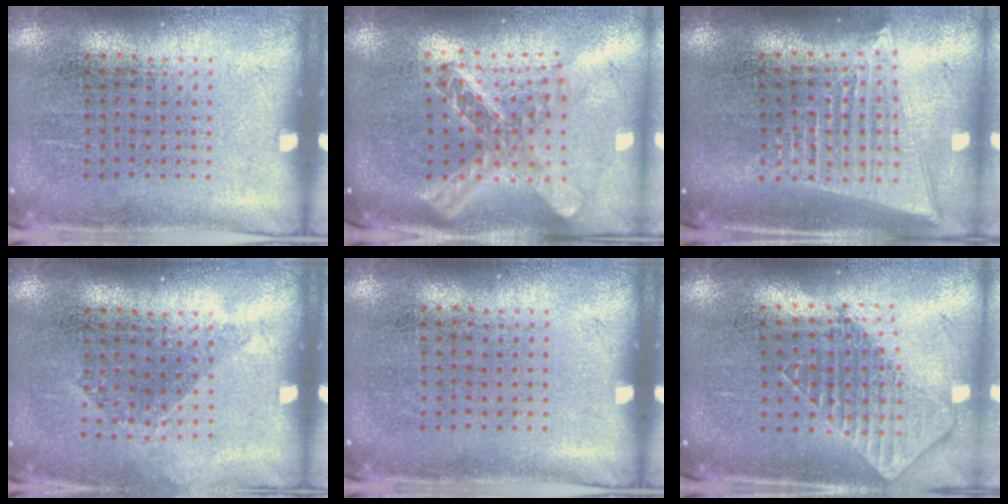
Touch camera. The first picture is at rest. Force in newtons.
{"total": 2.5, "press": 1.9, "slide": 1.5}
{"total": 2.0, "press": 1.7, "slide": 1.1}
{"total": 1.1, "press": 0.9, "slide": 0.7}
{"total": 0.0}
{"total": 1.9, "press": 1.5, "slide": 1.2}